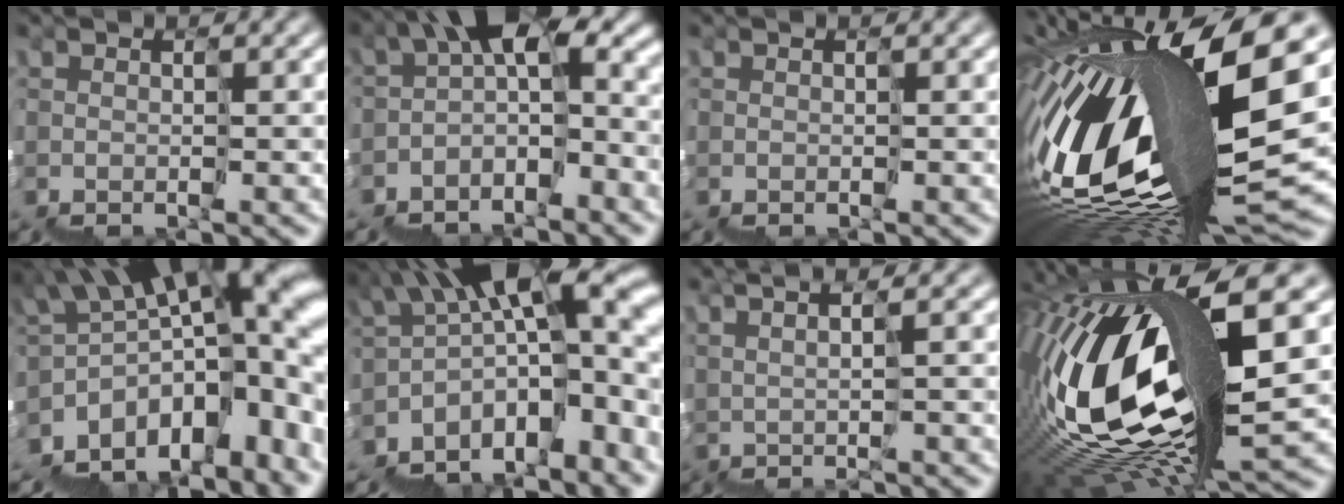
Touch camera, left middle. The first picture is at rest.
{"total": 5.4, "force": [-0.9, 2.6, 4.7], "torque": [-0.077, 0.025, -0.026]}
{"total": 0.0}
{"total": 15.4, "force": [3.0, 5.1, 14.2], "torque": [-0.277, 0.007, 0.056]}
{"total": 12.5, "force": [-2.4, 6.7, 10.3], "torque": [-0.150, 0.021, -0.034]}
{"total": 12.7, "force": [-1.8, 5.5, 11.3], "torque": [-0.162, 0.023, -0.022]}
{"total": 3.3, "force": [2.6, 0.1, 1.9], "torque": [-0.014, 0.036, 0.060]}
{"total": 14.4, "force": [2.2, 5.0, 13.3], "torque": [-0.282, 0.008, 0.052]}